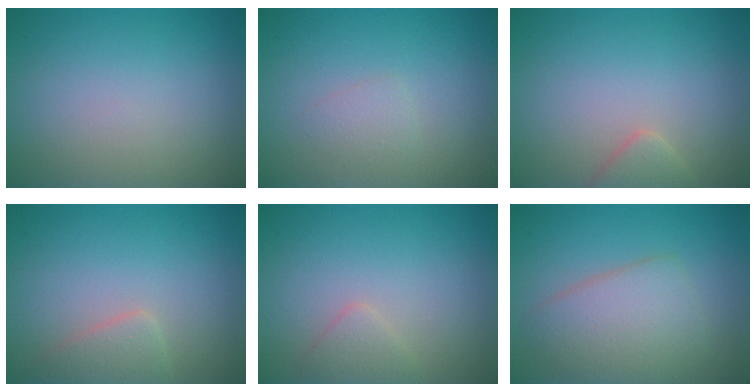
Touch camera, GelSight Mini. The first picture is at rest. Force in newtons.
{"total": 1.1, "press": 1.1, "slide": 0.1}
{"total": 1.7, "press": 1.7, "slide": 0.1}
{"total": 1.9, "press": 1.9, "slide": 0.2}
{"total": 1.4, "press": 1.4, "slide": 0.1}
{"total": 4.8, "press": 4.8, "slide": 0.1}